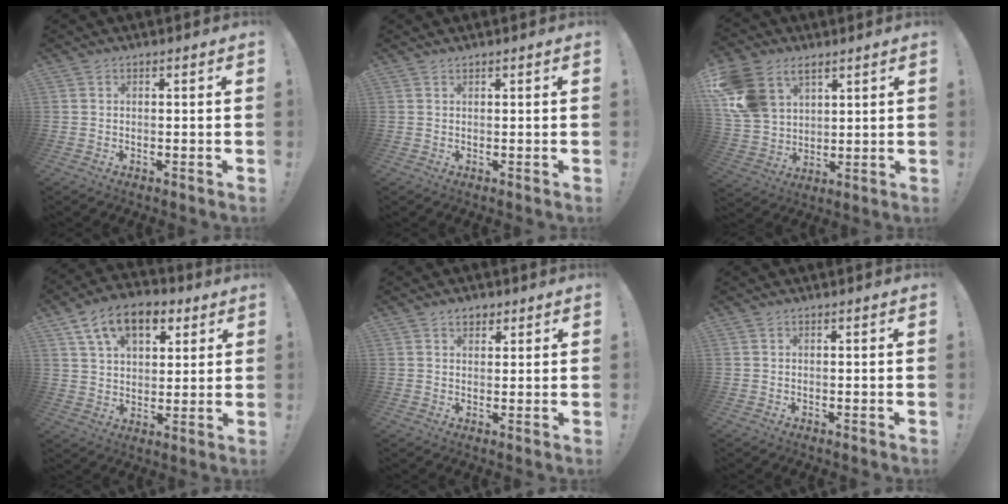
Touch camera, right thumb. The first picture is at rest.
{"total": 0.5, "force": [0.5, 0.0, -0.1], "torque": [0.008, -0.002, 0.009]}
{"total": 14.1, "force": [7.5, 9.9, 6.8], "torque": [-0.145, -0.040, 0.149]}
{"total": 14.2, "force": [6.9, 9.1, 8.5], "torque": [-0.136, -0.017, 0.129]}
{"total": 3.1, "force": [2.0, 2.1, 1.1], "torque": [-0.006, -0.009, 0.034]}
{"total": 0.0}